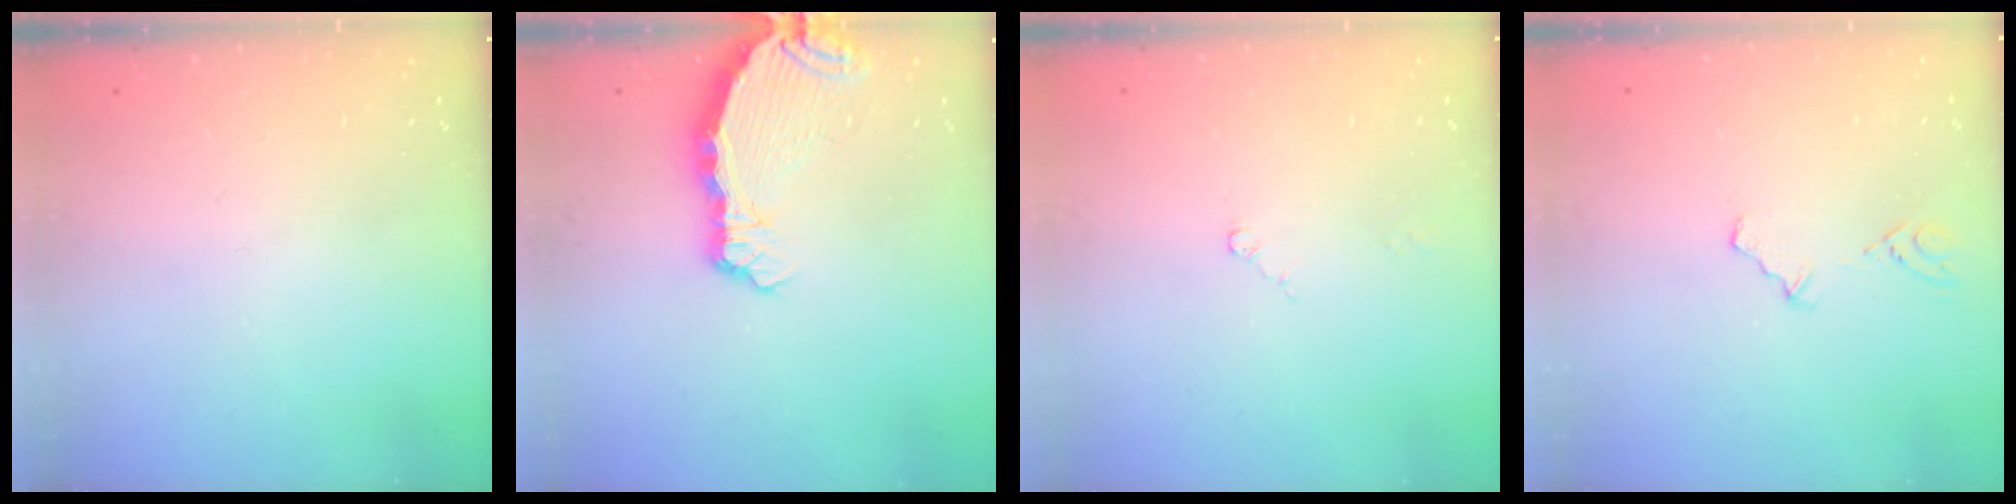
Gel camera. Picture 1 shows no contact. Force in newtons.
{"total": 5.8, "press": 5.7, "slide": 1.2}
{"total": 2.0, "press": 2.0, "slide": 0.3}
{"total": 3.9, "press": 3.7, "slide": 1.1}